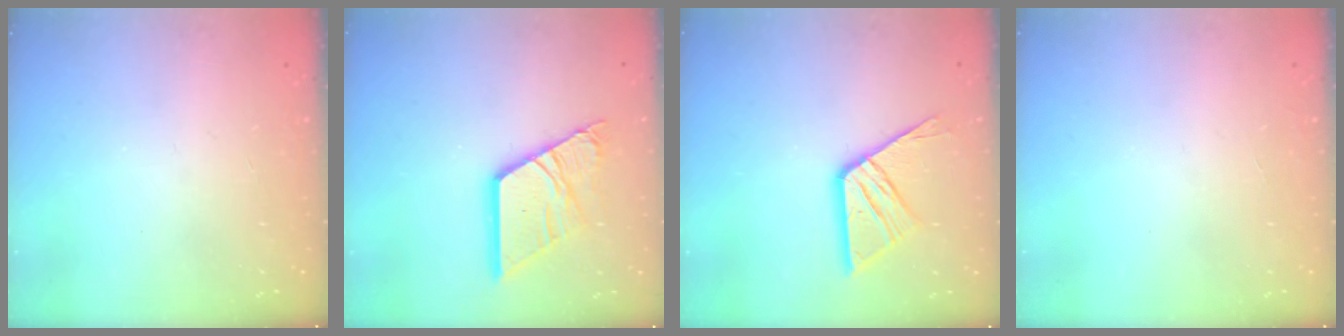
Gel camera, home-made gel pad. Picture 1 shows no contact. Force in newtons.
{"total": 15.1, "press": 15.1, "slide": 1.2}
{"total": 12.7, "press": 12.7, "slide": 1.2}
{"total": 0.0}